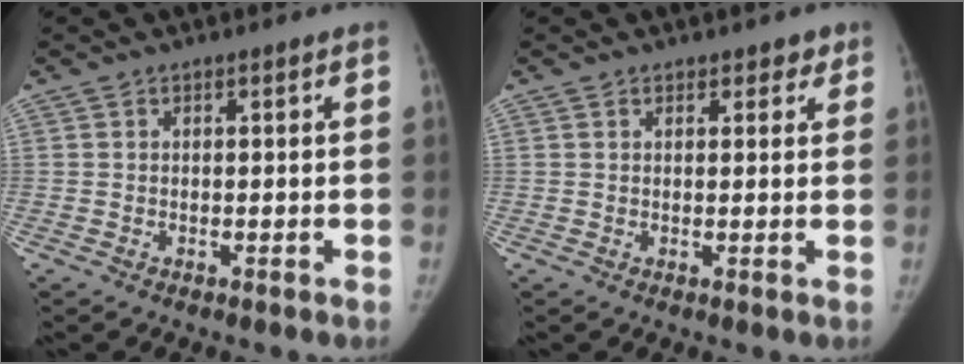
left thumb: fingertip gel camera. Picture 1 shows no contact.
{"total": 2.3, "force": [1.6, 1.3, 0.9], "torque": [0.011, -0.005, 0.014]}